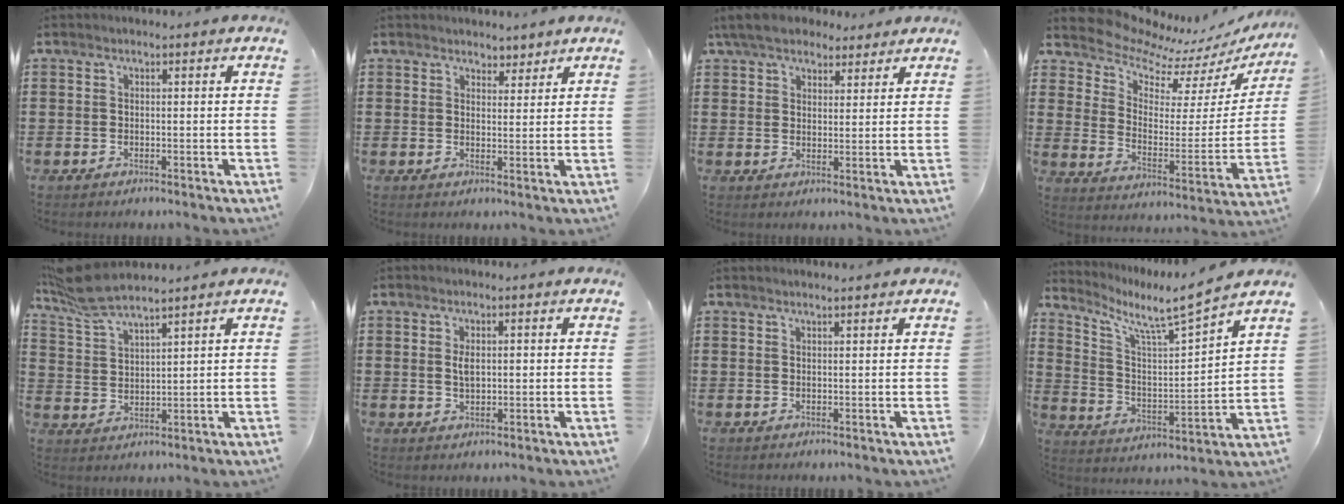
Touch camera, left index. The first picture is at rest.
{"total": 2.7, "force": [2.6, 0.9, -0.1], "torque": [0.002, -0.004, 0.047]}
{"total": 5.9, "force": [5.1, 2.3, 2.0], "torque": [-0.058, 0.000, 0.096]}
{"total": 8.5, "force": [8.0, 2.4, 1.3], "torque": [-0.069, -0.073, 0.140]}
{"total": 7.4, "force": [6.4, 1.0, 3.6], "torque": [-0.092, -0.018, 0.117]}
{"total": 2.2, "force": [0.5, 1.0, 2.0], "torque": [-0.034, 0.001, 0.005]}
{"total": 1.0, "force": [1.0, 0.0, 0.2], "torque": [-0.006, -0.002, 0.020]}
{"total": 7.8, "force": [6.4, 0.0, 4.4], "torque": [-0.107, -0.049, 0.098]}